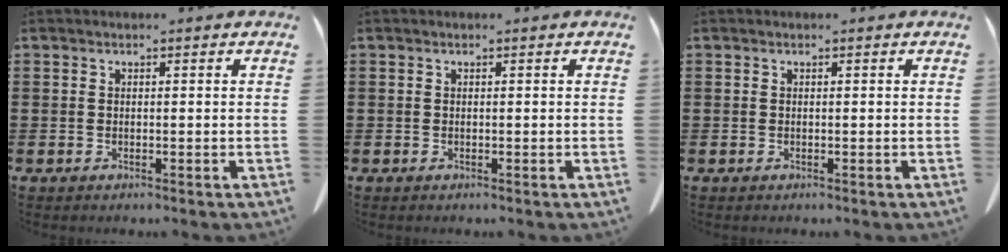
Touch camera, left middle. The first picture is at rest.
{"total": 0.0}
{"total": 0.0}